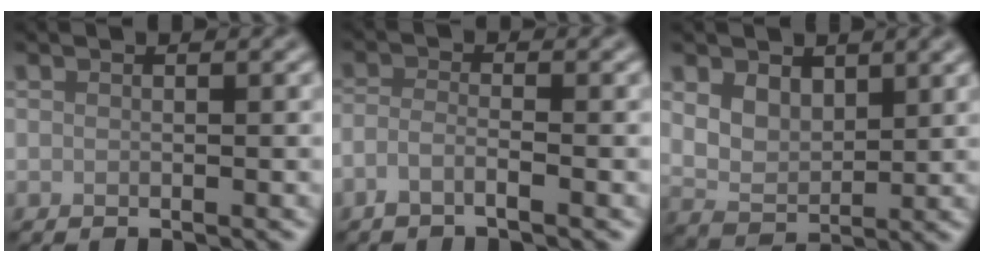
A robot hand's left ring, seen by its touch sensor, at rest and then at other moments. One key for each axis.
{"total": 1.9, "fx": -1.2, "fy": 0.5, "fz": 1.4, "tx": -0.029, "ty": -0.002, "tz": -0.031}
{"total": 3.4, "fx": 1.6, "fy": 2.2, "fz": 2.1, "tx": -0.050, "ty": -0.007, "tz": 0.032}